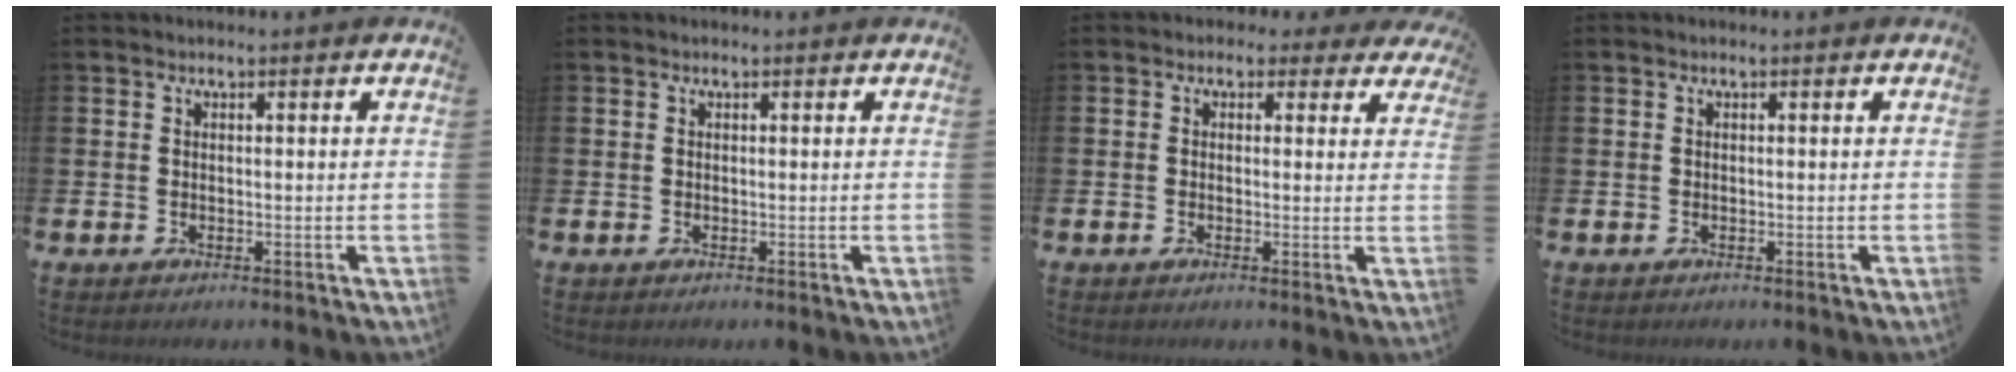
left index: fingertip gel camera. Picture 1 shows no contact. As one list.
[{"total": 0.0}, {"total": 1.6, "force": [0.9, 1.3, 0.1], "torque": [0.003, -0.001, 0.010]}, {"total": 0.0}]